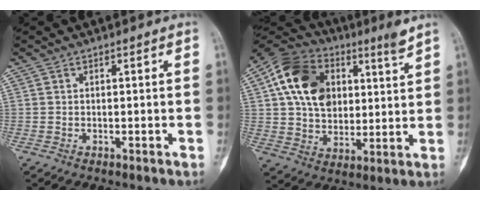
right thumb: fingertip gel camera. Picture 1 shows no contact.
{"total": 17.2, "force": [6.7, 10.9, 11.5], "torque": [-0.168, -0.010, 0.112]}